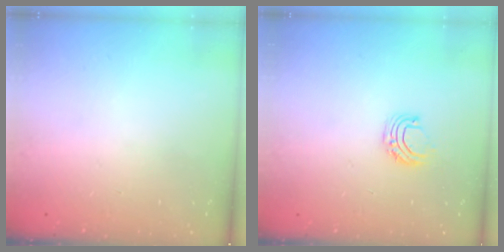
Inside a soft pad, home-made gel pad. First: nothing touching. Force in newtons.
{"total": 5.8, "press": 5.8, "slide": 0.6}